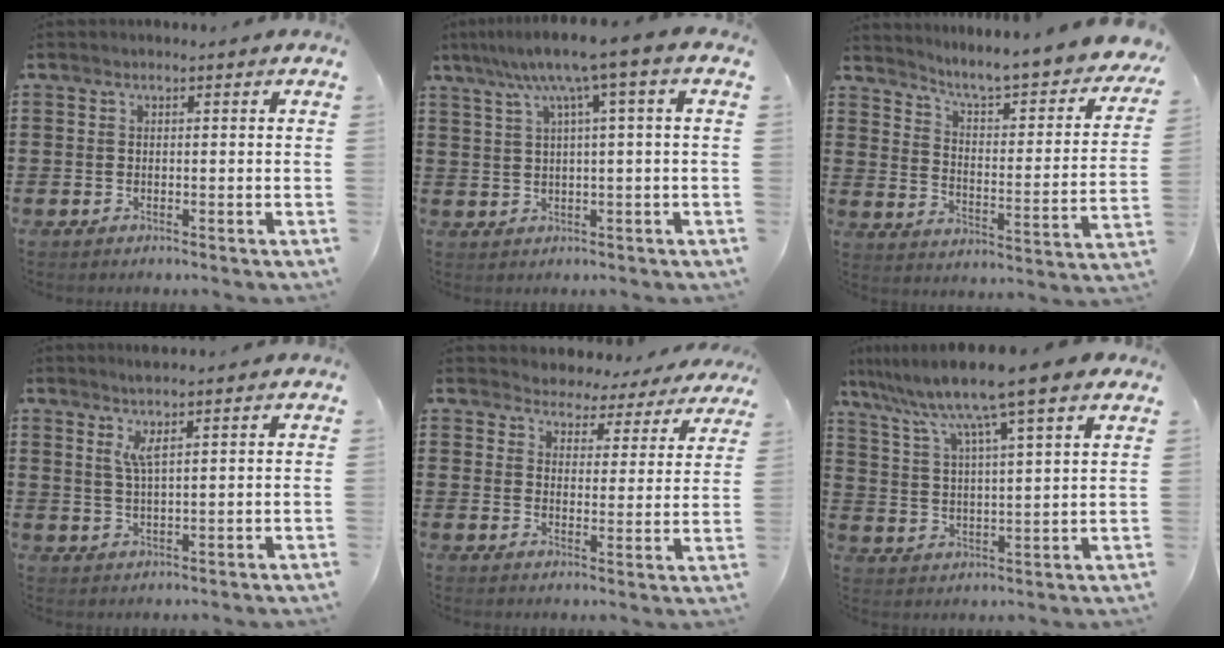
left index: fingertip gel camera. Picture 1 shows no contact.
{"total": 7.4, "force": [2.8, -0.3, 6.8], "torque": [-0.137, -0.005, 0.042]}
{"total": 5.5, "force": [4.9, -0.5, 2.4], "torque": [-0.071, -0.049, 0.075]}
{"total": 3.6, "force": [2.0, 0.3, 2.9], "torque": [-0.064, 0.002, 0.034]}
{"total": 4.0, "force": [3.9, 1.0, -0.3], "torque": [-0.019, -0.028, 0.065]}
{"total": 8.7, "force": [7.1, -0.4, 5.1], "torque": [-0.126, -0.041, 0.112]}